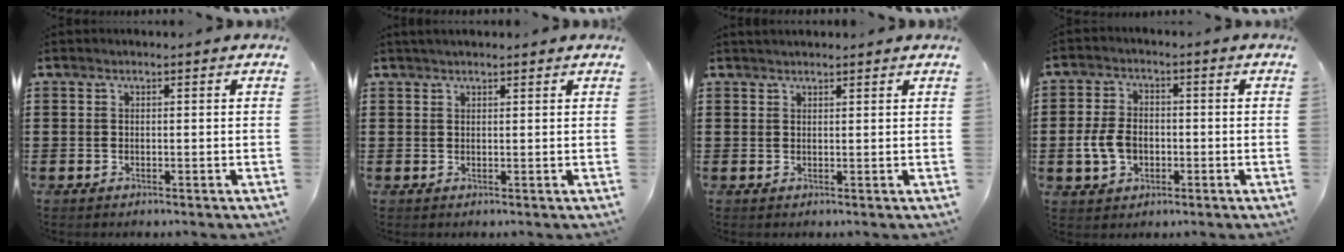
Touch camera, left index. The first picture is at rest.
{"total": 1.1, "force": [1.0, 0.2, 0.4], "torque": [-0.009, 0.002, 0.019]}
{"total": 1.2, "force": [1.1, 0.2, 0.2], "torque": [-0.005, 0.001, 0.021]}
{"total": 5.5, "force": [-1.2, 4.0, 3.7], "torque": [-0.098, 0.000, -0.028]}